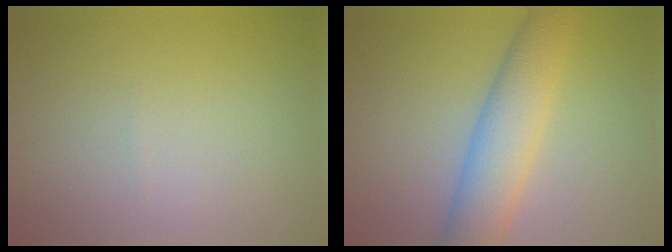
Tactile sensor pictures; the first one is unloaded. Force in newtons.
{"total": 5.8, "press": 5.8, "slide": 0.2}